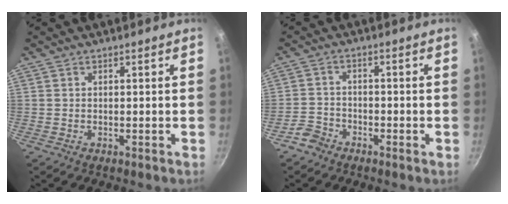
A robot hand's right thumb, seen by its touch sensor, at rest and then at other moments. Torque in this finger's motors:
{"motor_torque": [0.48, -0.21, 0.34, -0.06, -0.02]}